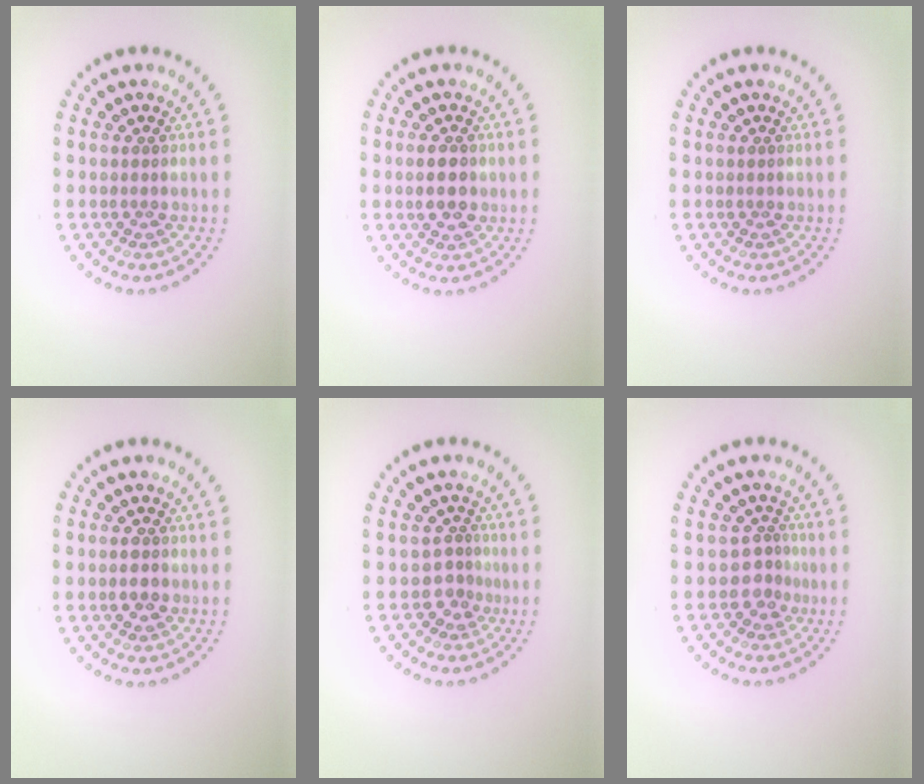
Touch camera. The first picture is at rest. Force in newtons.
{"total": 2.6, "press": 2.6, "slide": 0.2}
{"total": 0.0}
{"total": 1.3, "press": 1.2, "slide": 0.2}
{"total": 1.6, "press": 1.1, "slide": 1.2}
{"total": 1.7, "press": 1.2, "slide": 1.3}